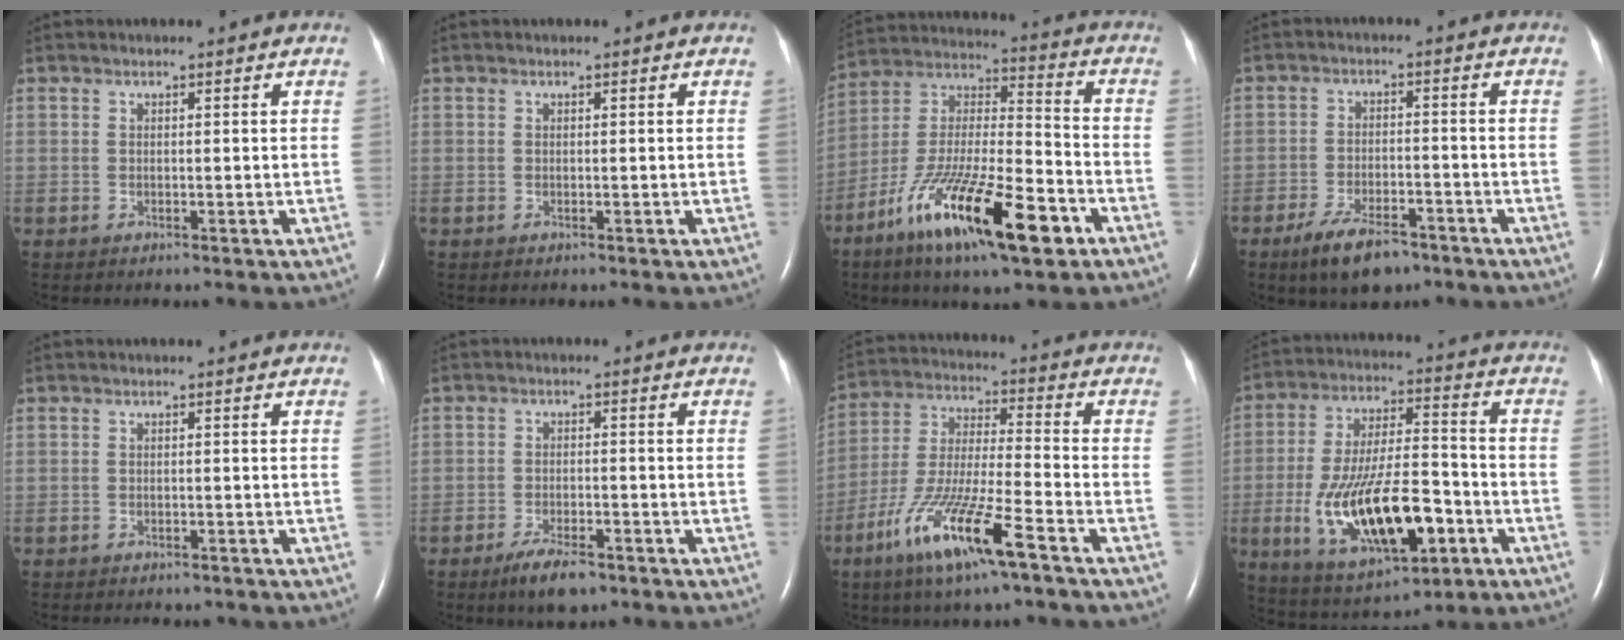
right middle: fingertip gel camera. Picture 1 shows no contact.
{"total": 0.0}
{"total": 20.4, "force": [-10.8, 3.9, 16.8], "torque": [-0.319, -0.030, -0.186]}
{"total": 7.5, "force": [-5.3, 2.7, 4.6], "torque": [-0.094, -0.007, -0.088]}
{"total": 5.9, "force": [-5.0, 2.1, 2.1], "torque": [-0.027, -0.001, -0.056]}
{"total": 5.2, "force": [-3.7, 1.6, 3.3], "torque": [-0.070, -0.005, -0.060]}
{"total": 14.3, "force": [-8.2, 1.1, 11.6], "torque": [-0.244, -0.026, -0.154]}
{"total": 18.4, "force": [-6.0, 6.2, 16.2], "torque": [-0.311, -0.003, -0.089]}